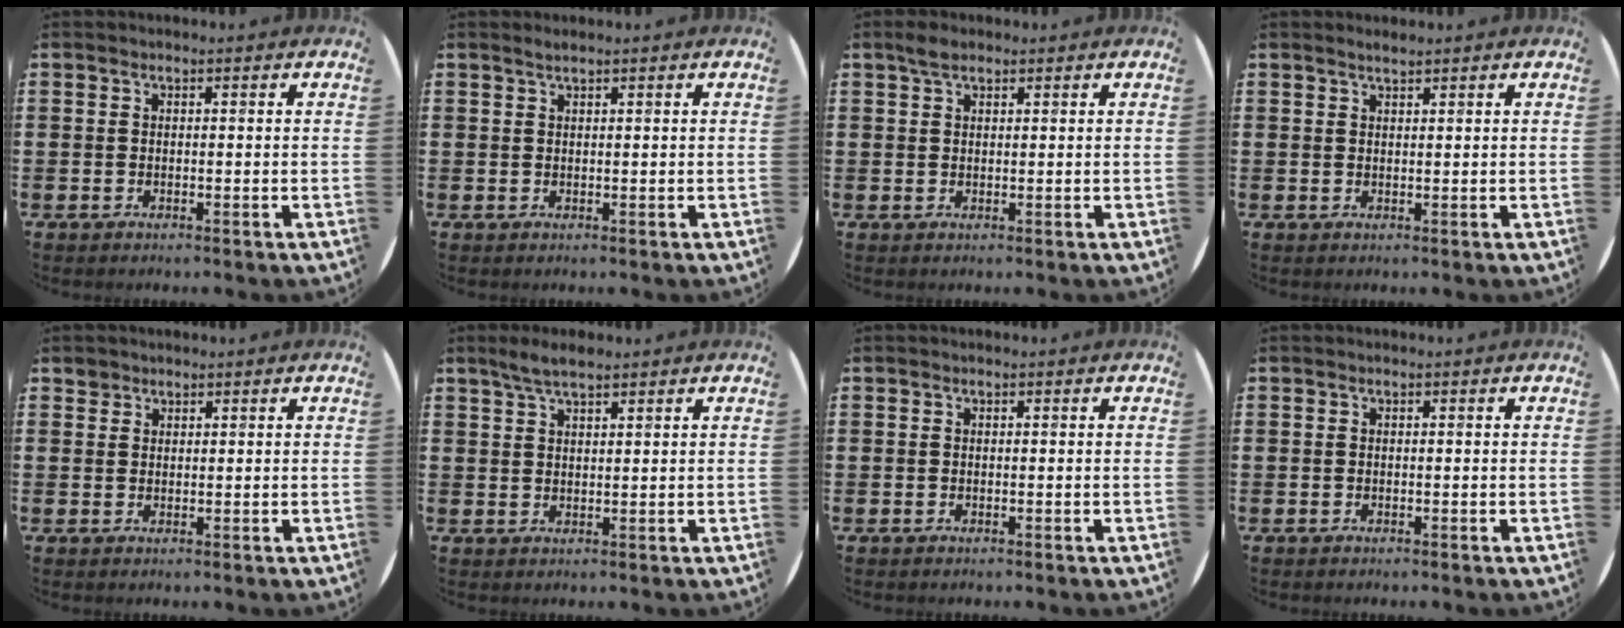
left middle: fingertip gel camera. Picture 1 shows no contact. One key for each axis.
{"total": 0.9, "fx": 0.8, "fy": -0.1, "fz": 0.4, "tx": -0.009, "ty": 0.000, "tz": 0.015}
{"total": 2.1, "fx": 1.6, "fy": 0.9, "fz": 1.1, "tx": -0.016, "ty": 0.002, "tz": 0.027}
{"total": 1.2, "fx": 1.1, "fy": 0.0, "fz": 0.4, "tx": -0.007, "ty": 0.001, "tz": 0.021}
{"total": 1.4, "fx": 1.2, "fy": 0.7, "fz": 0.0, "tx": 0.006, "ty": -0.002, "tz": 0.024}
{"total": 3.3, "fx": 2.6, "fy": 0.8, "fz": 1.7, "tx": -0.039, "ty": 0.005, "tz": 0.048}
{"total": 0.0}
{"total": 0.0}